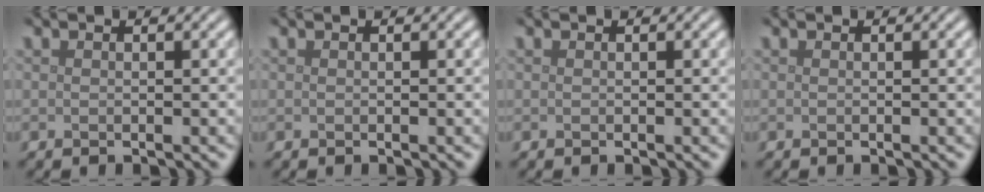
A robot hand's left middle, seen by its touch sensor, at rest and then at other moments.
{"total": 0.0}
{"total": 0.0}
{"total": 0.0}